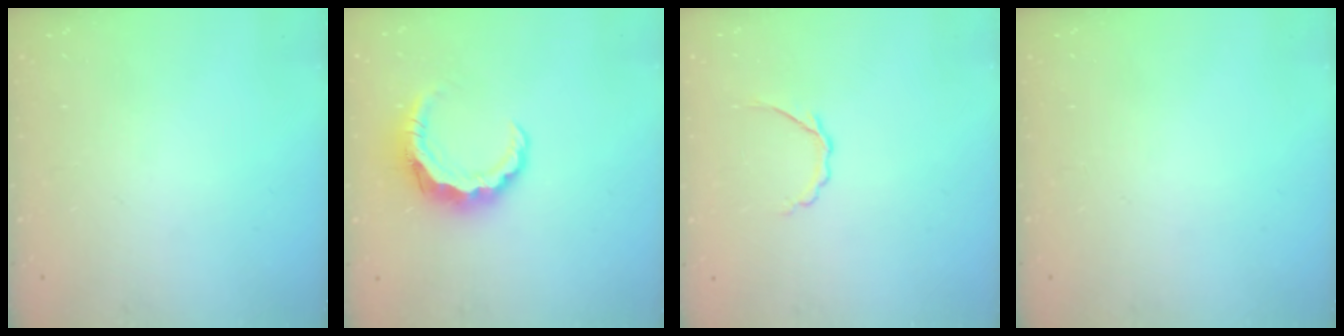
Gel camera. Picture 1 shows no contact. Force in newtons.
{"total": 8.2, "press": 8.2, "slide": 1.1}
{"total": 2.9, "press": 2.7, "slide": 0.8}
{"total": 0.0}